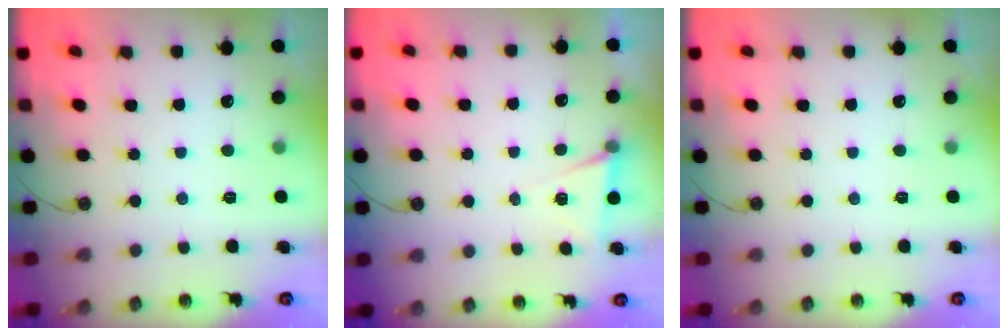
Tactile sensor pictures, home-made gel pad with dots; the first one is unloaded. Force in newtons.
{"total": 5.4, "press": 2.9, "slide": 4.5}
{"total": 0.0}